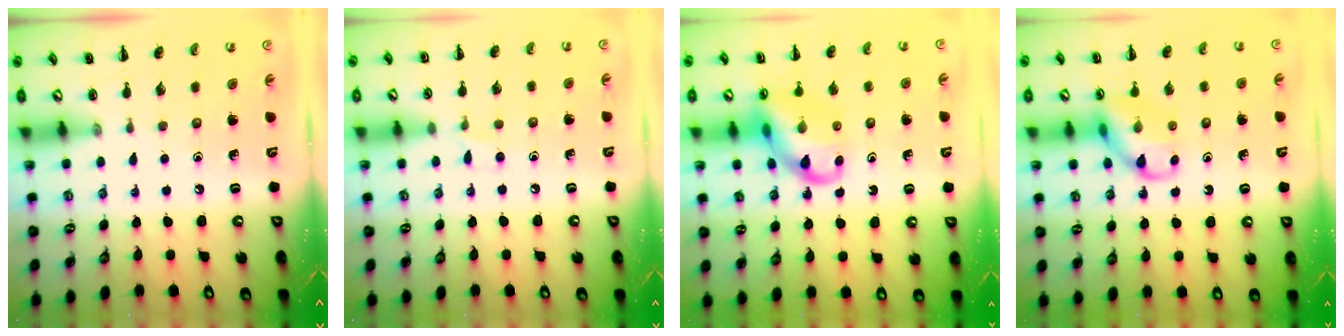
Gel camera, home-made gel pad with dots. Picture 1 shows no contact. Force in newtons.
{"total": 3.6, "press": 3.4, "slide": 1.1}
{"total": 13.5, "press": 13.3, "slide": 1.9}
{"total": 11.5, "press": 11.4, "slide": 1.3}